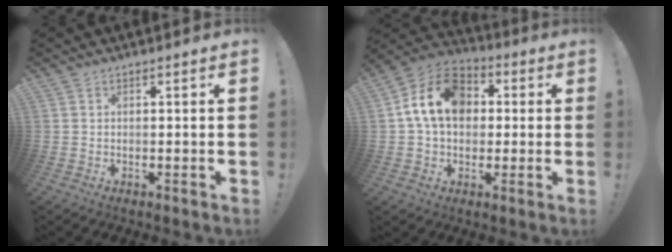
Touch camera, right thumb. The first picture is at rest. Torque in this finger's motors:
{"motor_torque": [1.26, 1.19, 1.16, -0.04, 0.13]}